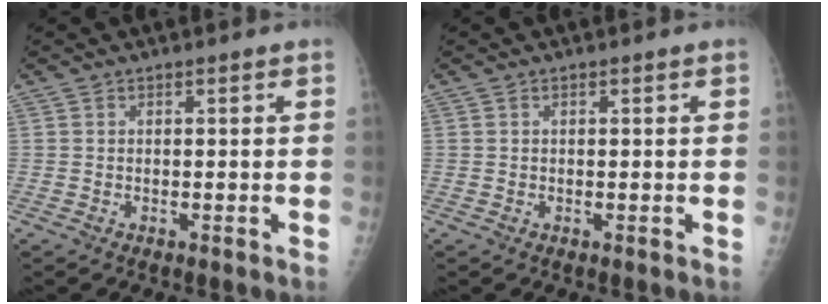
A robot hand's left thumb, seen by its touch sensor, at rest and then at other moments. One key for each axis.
{"total": 0.0}